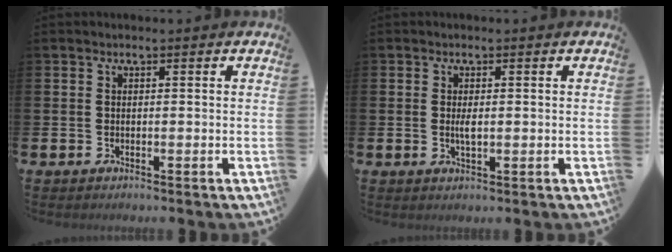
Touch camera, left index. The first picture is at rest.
{"total": 1.7, "force": [0.2, 0.6, 1.6], "torque": [-0.029, 0.001, 0.000]}